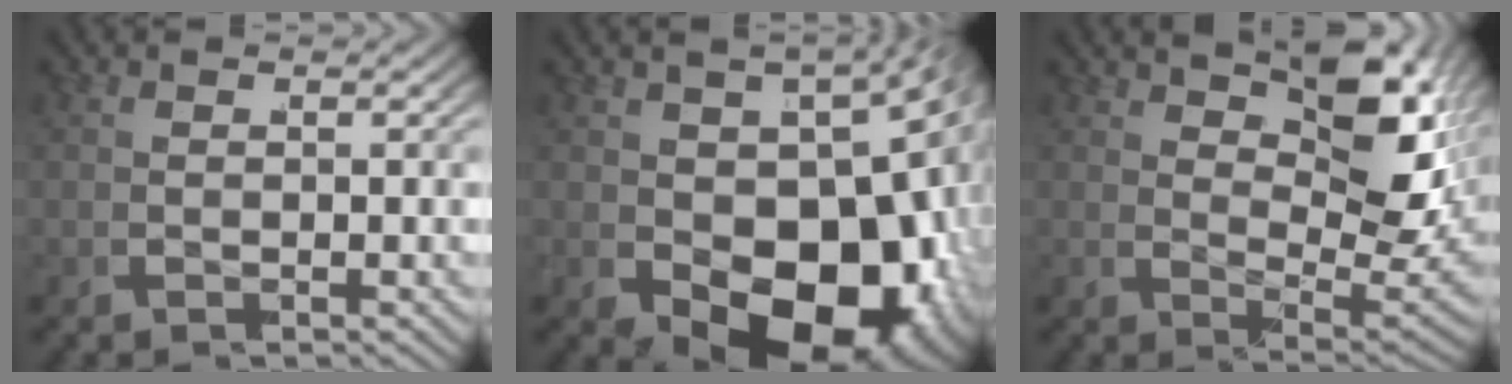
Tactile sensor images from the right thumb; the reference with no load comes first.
{"total": 18.4, "force": [-2.6, 12.4, 13.3], "torque": [-0.207, -0.067, -0.021]}
{"total": 10.0, "force": [3.4, 4.6, 8.1], "torque": [-0.120, -0.016, 0.060]}